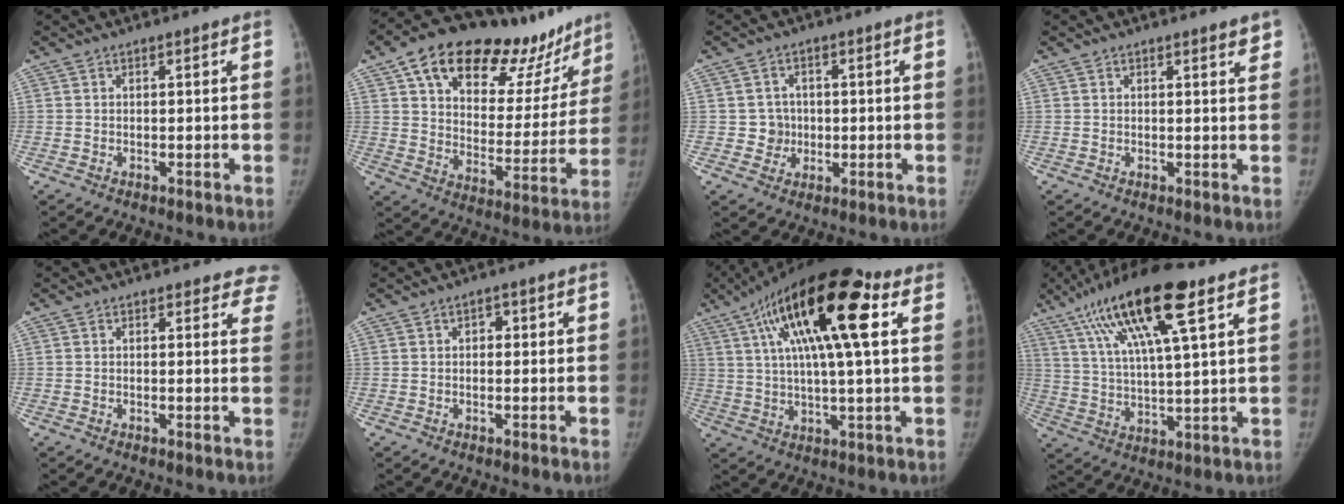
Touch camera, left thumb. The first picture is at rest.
{"total": 27.7, "force": [19.1, 13.6, 14.8], "torque": [-0.174, -0.052, 0.283]}
{"total": 4.2, "force": [-0.3, 4.1, 0.5], "torque": [0.024, 0.009, -0.004]}
{"total": 2.0, "force": [1.5, 0.4, 1.3], "torque": [-0.012, -0.007, 0.017]}
{"total": 5.4, "force": [4.8, 2.3, 0.7], "torque": [0.038, -0.019, 0.025]}
{"total": 1.8, "force": [0.2, 1.2, 1.2], "torque": [-0.003, 0.005, -0.002]}
{"total": 22.4, "force": [8.1, 6.3, 19.9], "torque": [-0.339, 0.010, 0.126]}
{"total": 19.4, "force": [9.7, 4.3, 16.2], "torque": [-0.295, -0.009, 0.173]}